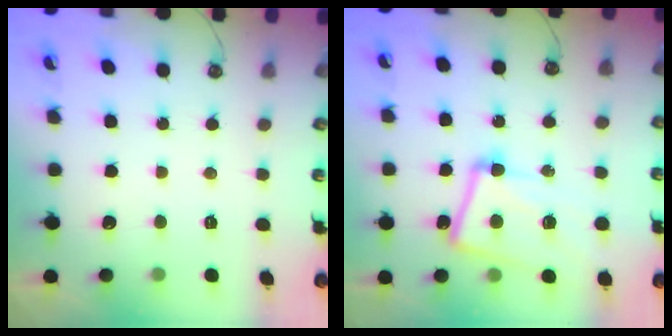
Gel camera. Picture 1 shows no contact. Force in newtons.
{"total": 12.2, "press": 12.1, "slide": 1.9}